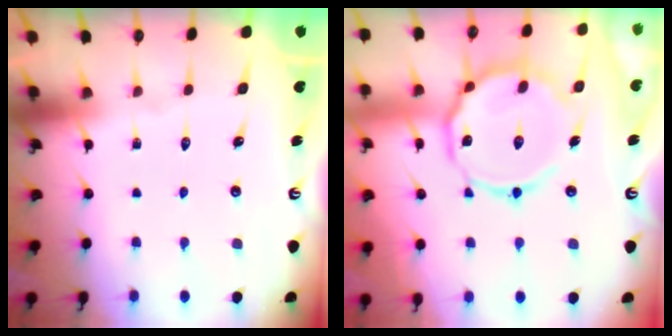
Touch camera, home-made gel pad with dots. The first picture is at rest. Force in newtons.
{"total": 16.3, "press": 16.3, "slide": 1.4}